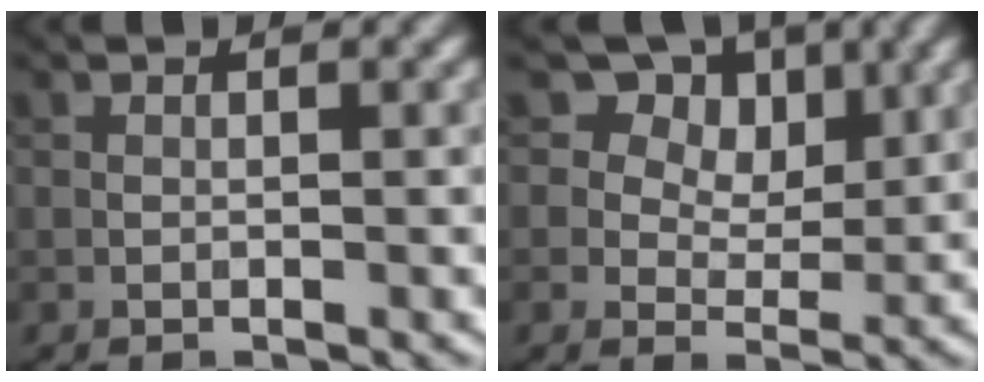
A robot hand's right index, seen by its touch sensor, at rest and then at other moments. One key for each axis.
{"total": 8.1, "fx": 4.3, "fy": 5.7, "fz": 3.9, "tx": -0.059, "ty": -0.001, "tz": 0.060}